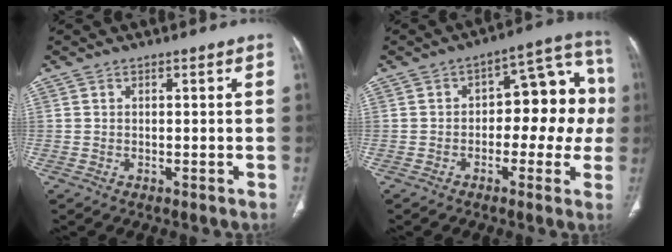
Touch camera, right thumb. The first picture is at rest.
{"total": 13.8, "force": [-0.6, 7.6, 11.5], "torque": [-0.088, 0.050, -0.018]}